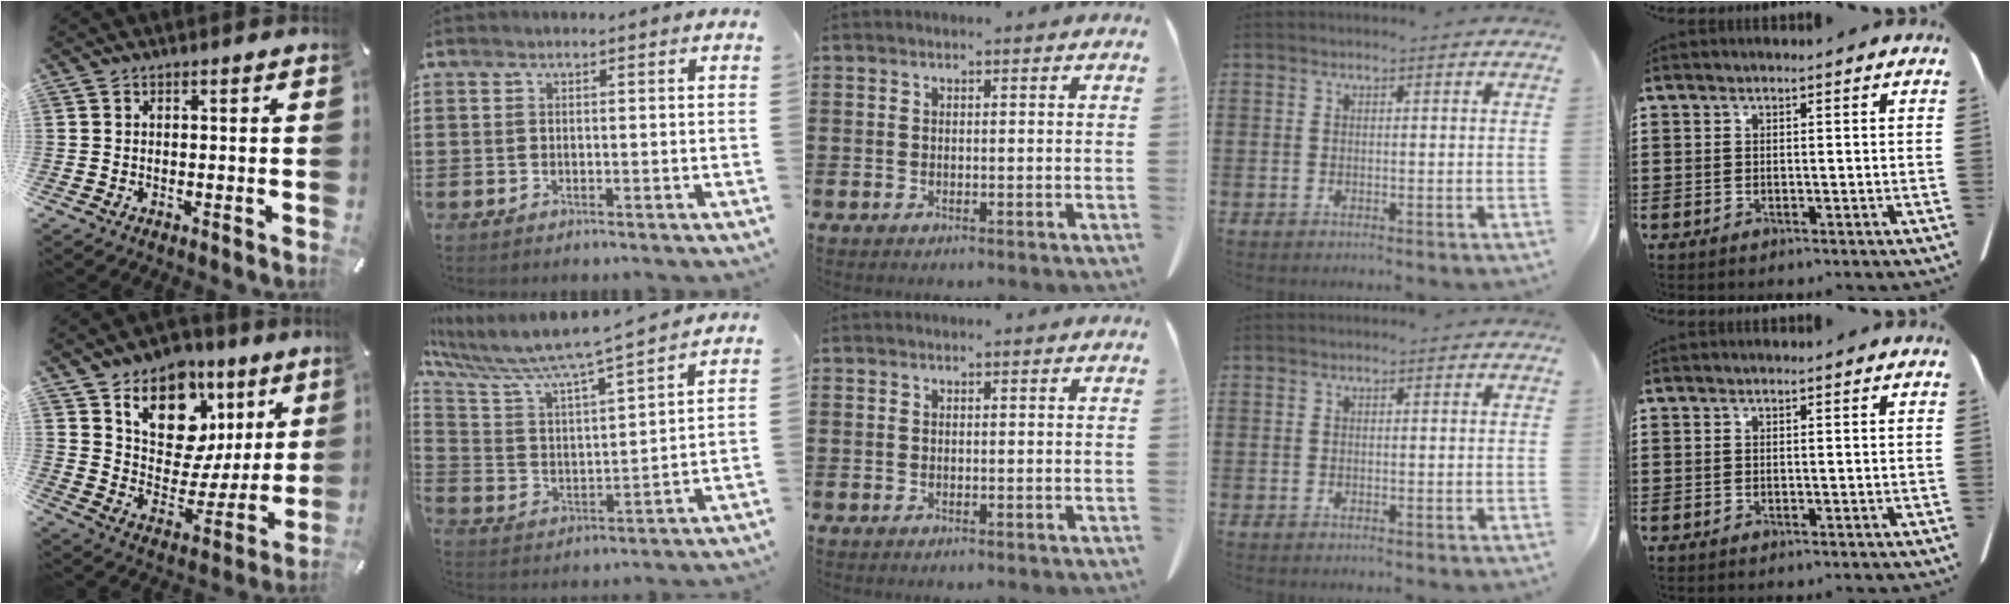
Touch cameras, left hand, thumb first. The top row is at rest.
{"thumb": {"total": 14.8, "force": [9.0, 10.0, 6.2], "torque": [-0.095, -0.074, 0.158]}, "index": {"total": 7.9, "force": [7.1, 0.3, 3.4], "torque": [-0.100, -0.053, 0.114]}}